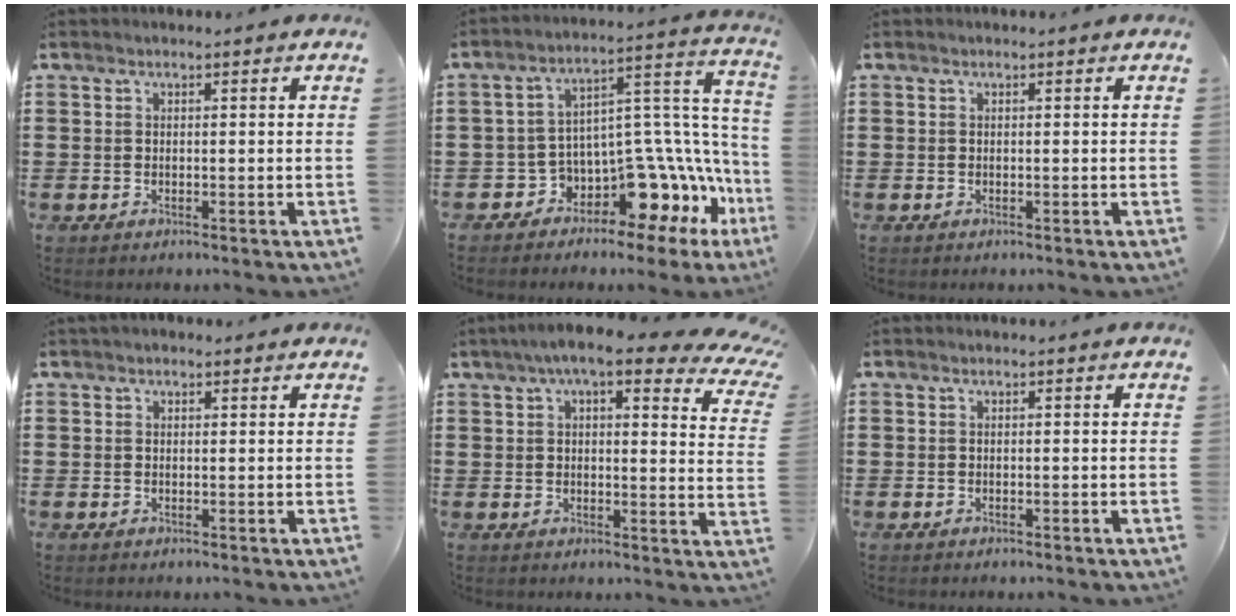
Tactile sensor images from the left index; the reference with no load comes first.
{"total": 7.8, "force": [-4.8, 3.9, 4.7], "torque": [-0.086, -0.029, -0.089]}
{"total": 0.0}
{"total": 1.0, "force": [0.6, 0.7, 0.4], "torque": [-0.009, 0.005, 0.012]}
{"total": 7.9, "force": [5.6, 1.2, 5.5], "torque": [-0.101, -0.019, 0.090]}
{"total": 0.0}